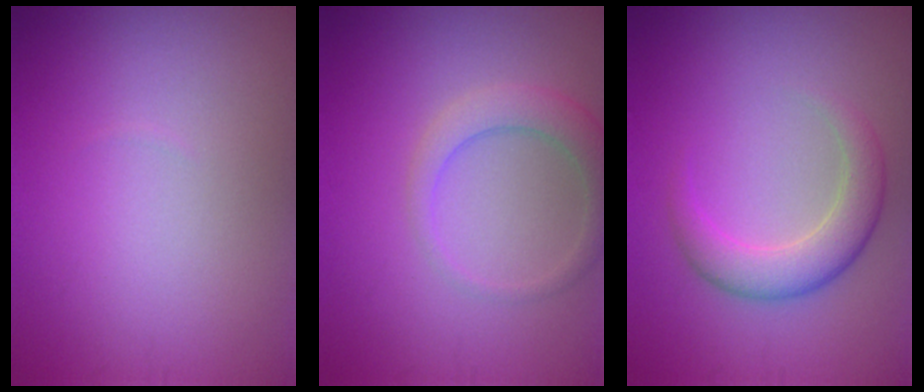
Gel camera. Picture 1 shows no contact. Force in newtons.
{"total": 2.9, "press": 2.9, "slide": 0.2}
{"total": 3.1, "press": 3.1, "slide": 0.2}